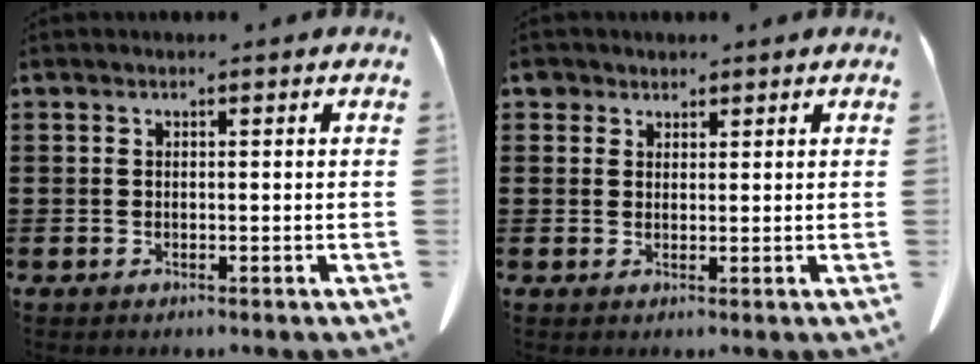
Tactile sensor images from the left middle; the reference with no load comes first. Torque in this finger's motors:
{"motor_torque": [0.70, 0.68, -0.01, 0.01]}